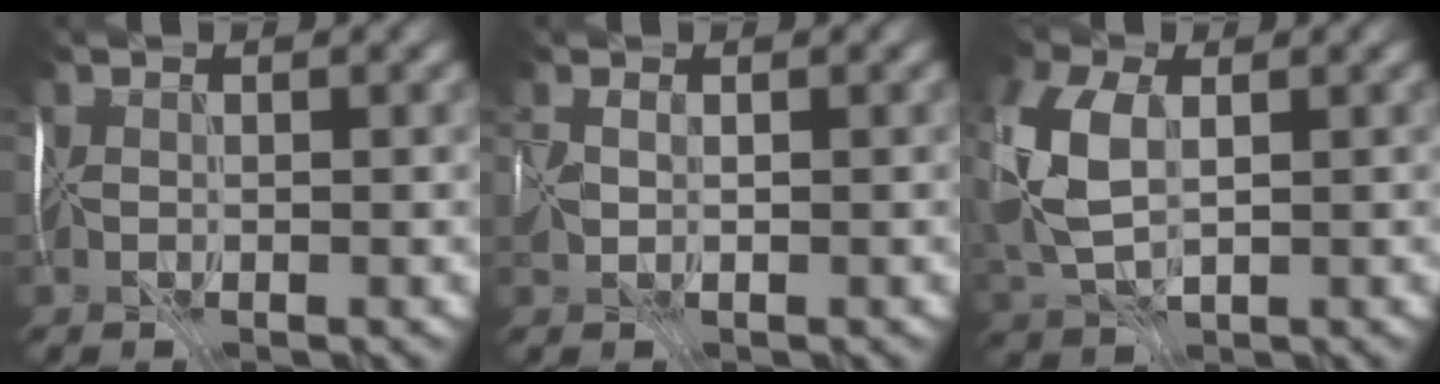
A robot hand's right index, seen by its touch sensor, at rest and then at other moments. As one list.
[{"total": 0.7, "force": [0.4, -0.4, -0.4], "torque": [0.017, 0.000, 0.017]}, {"total": 5.7, "force": [0.9, 3.6, 4.3], "torque": [-0.132, 0.007, 0.023]}]